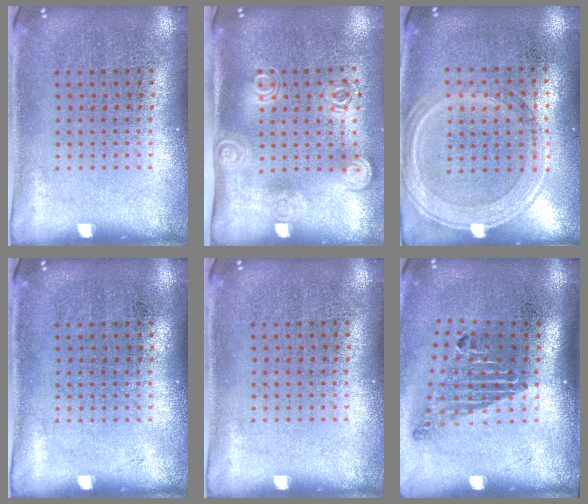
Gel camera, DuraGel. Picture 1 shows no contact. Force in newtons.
{"total": 1.9, "press": 1.4, "slide": 1.3}
{"total": 1.2, "press": 1.1, "slide": 0.5}
{"total": 0.0}
{"total": 0.0}
{"total": 1.8, "press": 1.2, "slide": 1.3}